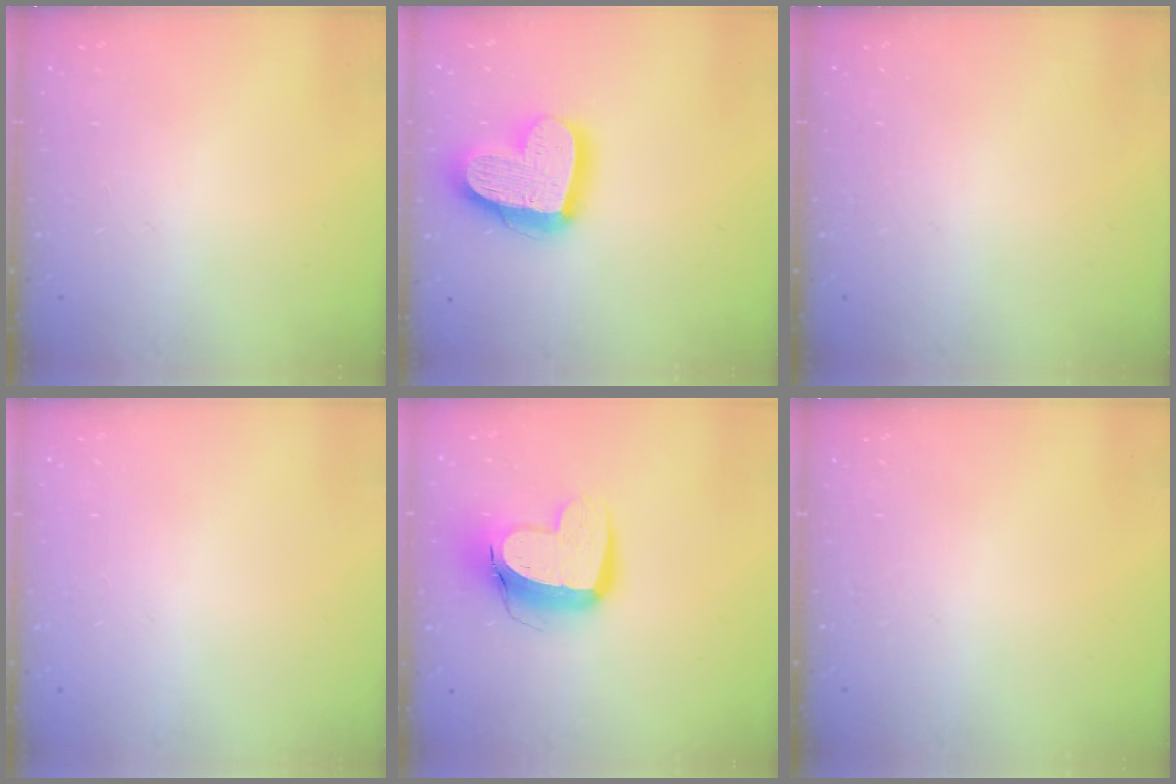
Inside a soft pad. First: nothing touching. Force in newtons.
{"total": 20.5, "press": 20.4, "slide": 1.8}
{"total": 0.0}
{"total": 0.0}
{"total": 13.5, "press": 13.4, "slide": 1.4}
{"total": 0.0}